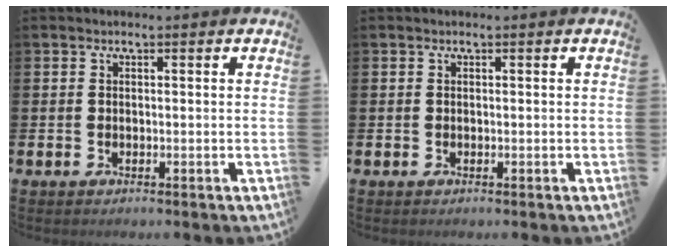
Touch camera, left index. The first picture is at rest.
{"total": 0.0}